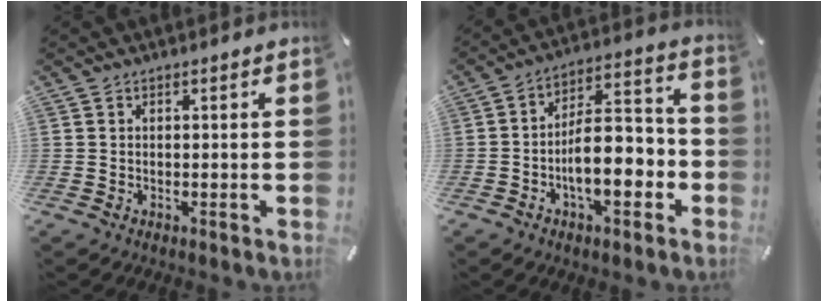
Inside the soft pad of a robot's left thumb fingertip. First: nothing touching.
{"total": 12.9, "force": [-4.2, 6.5, 10.4], "torque": [-0.151, 0.004, -0.078]}